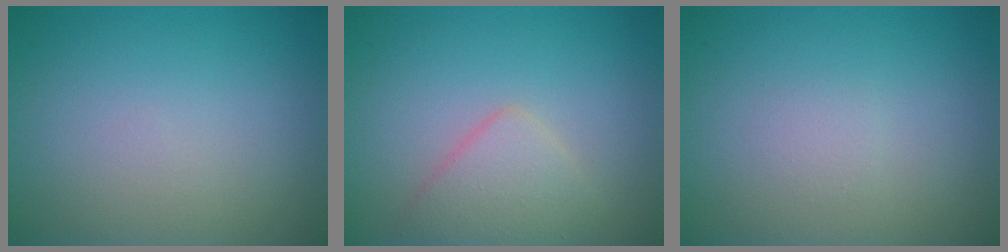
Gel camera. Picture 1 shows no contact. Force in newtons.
{"total": 2.9, "press": 2.9, "slide": 0.1}
{"total": 0.7, "press": 0.7, "slide": 0.0}